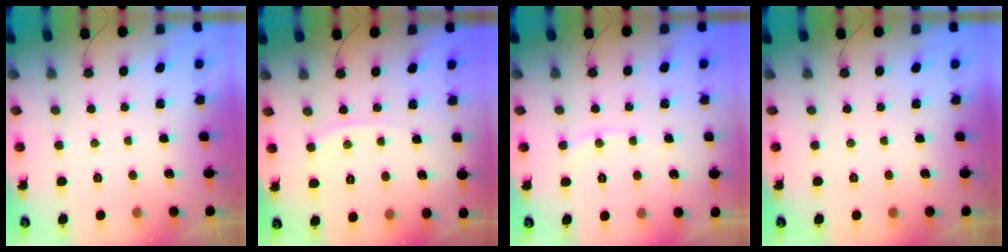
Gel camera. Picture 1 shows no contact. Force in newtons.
{"total": 3.7, "press": 3.7, "slide": 0.5}
{"total": 4.9, "press": 4.9, "slide": 0.6}
{"total": 0.0}